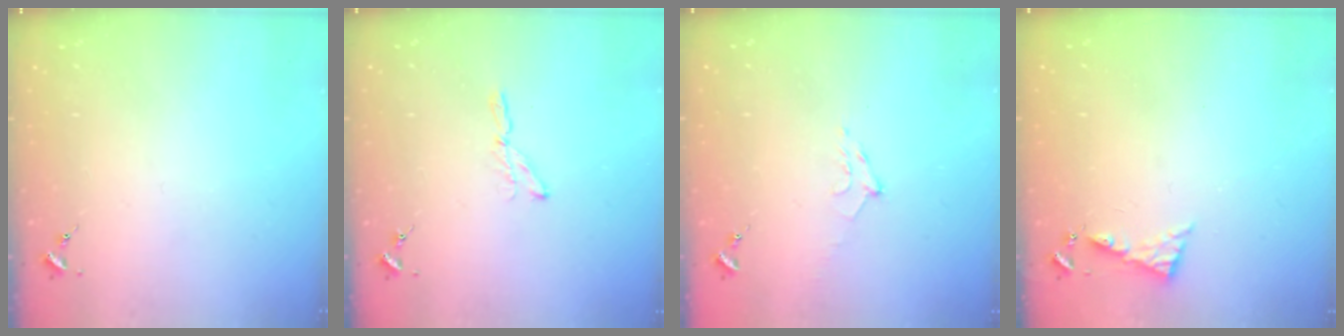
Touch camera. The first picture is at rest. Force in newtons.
{"total": 3.9, "press": 3.8, "slide": 0.4}
{"total": 9.4, "press": 9.4, "slide": 0.9}
{"total": 6.4, "press": 6.4, "slide": 0.5}